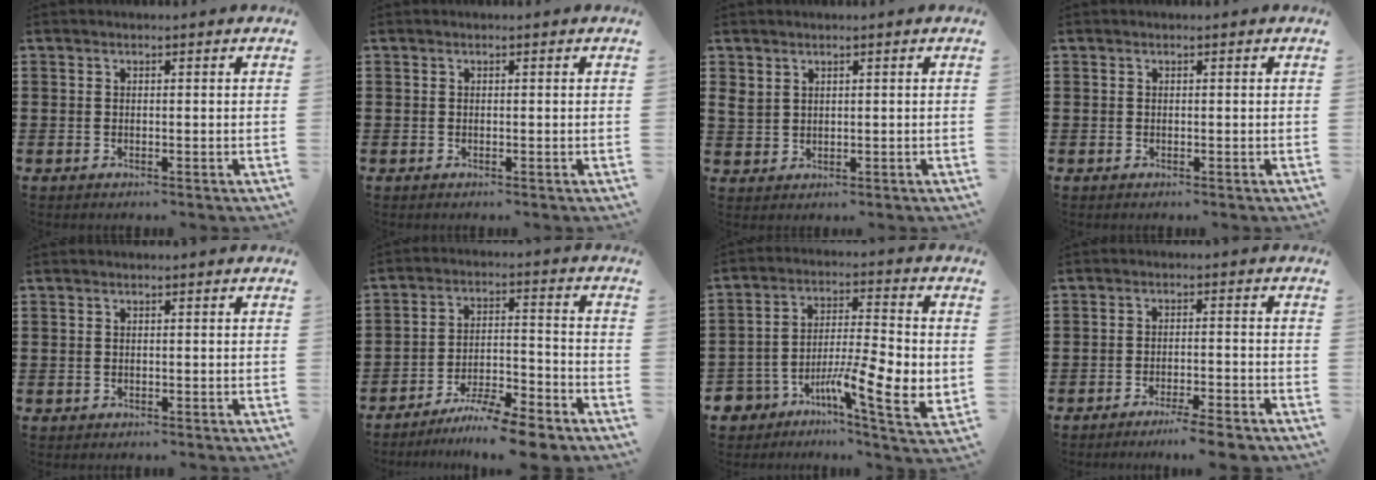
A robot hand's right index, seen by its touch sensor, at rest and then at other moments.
{"total": 0.0}
{"total": 2.2, "force": [1.6, 1.3, 0.8], "torque": [-0.021, 0.005, 0.031]}
{"total": 0.0}
{"total": 0.0}
{"total": 7.5, "force": [-6.8, 0.3, 3.1], "torque": [-0.051, 0.009, -0.129]}
{"total": 9.4, "force": [-3.7, 2.4, 8.3], "torque": [-0.156, -0.012, -0.065]}
{"total": 4.1, "force": [-3.6, -0.2, 2.0], "torque": [-0.033, -0.006, -0.068]}